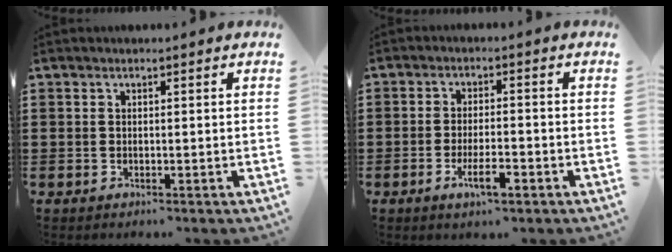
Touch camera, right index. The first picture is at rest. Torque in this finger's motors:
{"motor_torque": [2.14, 0.00, 0.09, 0.07]}